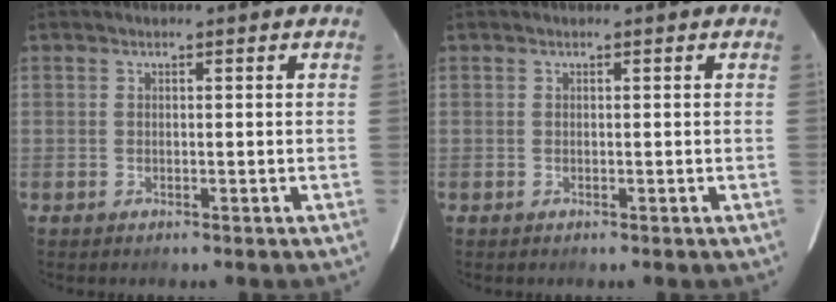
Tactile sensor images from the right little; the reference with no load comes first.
{"total": 0.0}